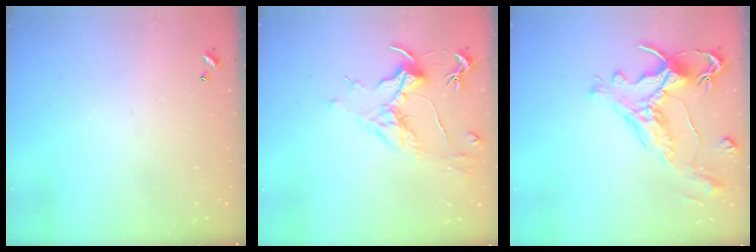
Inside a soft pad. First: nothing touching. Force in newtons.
{"total": 1.6, "press": 1.4, "slide": 0.7}
{"total": 1.8, "press": 1.2, "slide": 1.3}